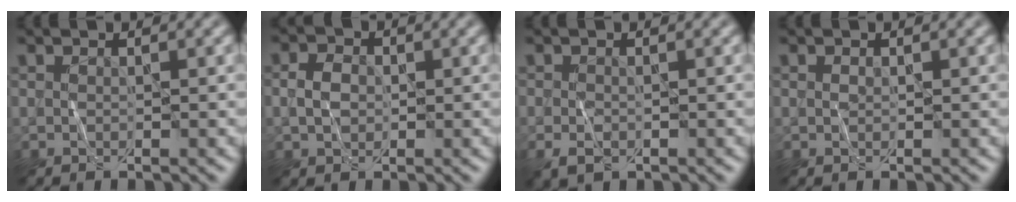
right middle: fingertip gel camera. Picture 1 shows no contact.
{"total": 2.1, "force": [-0.2, 1.6, 1.3], "torque": [-0.028, 0.004, -0.006]}
{"total": 1.8, "force": [-0.6, 1.2, 1.2], "torque": [-0.027, -0.005, -0.010]}
{"total": 0.0}